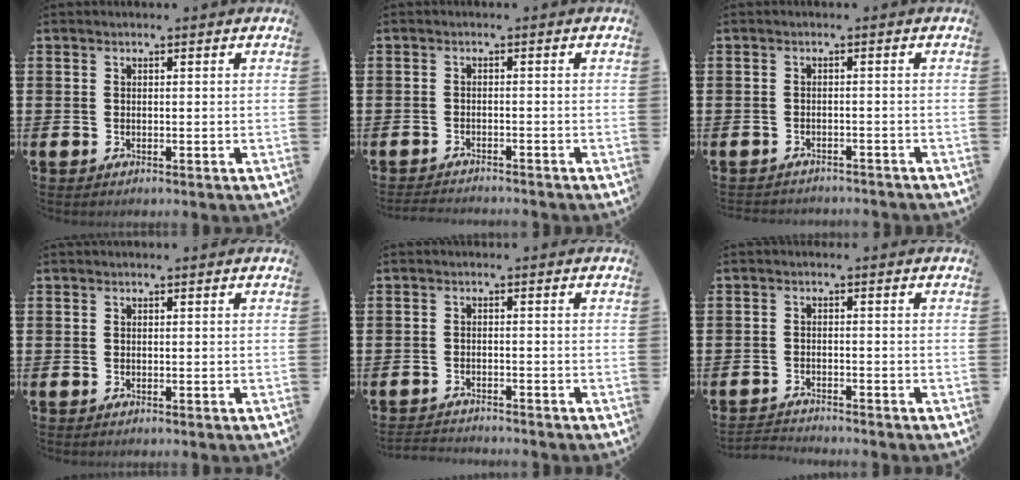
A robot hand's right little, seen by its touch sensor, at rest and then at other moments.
{"total": 1.4, "force": [-1.4, -0.1, 0.0], "torque": [-0.002, 0.003, -0.029]}
{"total": 1.2, "force": [-1.2, 0.0, -0.1], "torque": [-0.001, 0.003, -0.026]}
{"total": 0.0}
{"total": 1.7, "force": [-1.7, -0.1, -0.1], "torque": [-0.003, 0.002, -0.036]}
{"total": 1.5, "force": [-1.5, -0.1, -0.2], "torque": [-0.002, 0.003, -0.032]}